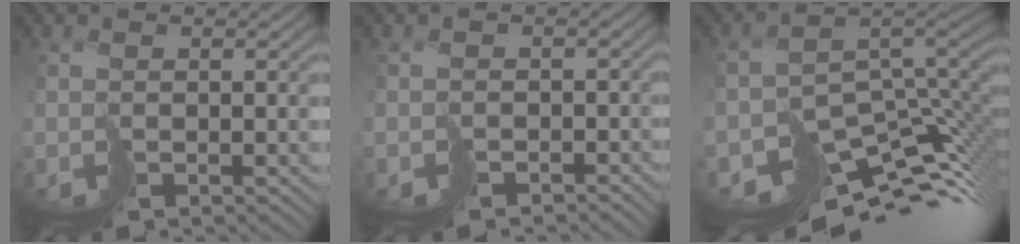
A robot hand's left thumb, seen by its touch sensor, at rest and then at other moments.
{"total": 2.4, "force": [-1.6, 1.8, 0.3], "torque": [0.008, -0.007, -0.029]}
{"total": 10.3, "force": [-5.1, 5.2, 7.2], "torque": [-0.133, -0.039, -0.049]}